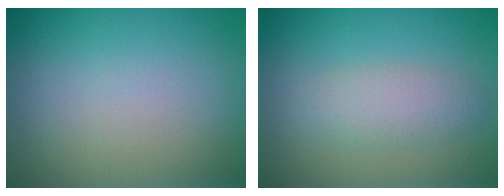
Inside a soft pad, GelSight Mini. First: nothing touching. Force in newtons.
{"total": 2.6, "press": 2.6, "slide": 0.0}